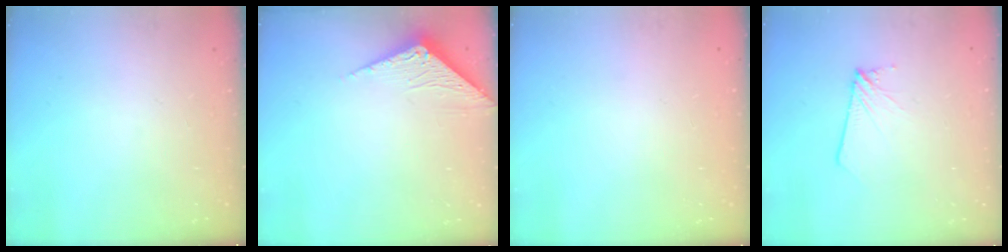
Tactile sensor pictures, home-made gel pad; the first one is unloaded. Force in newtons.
{"total": 3.4, "press": 3.4, "slide": 0.3}
{"total": 0.0}
{"total": 2.8, "press": 2.8, "slide": 0.4}